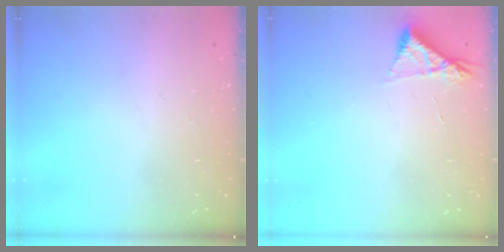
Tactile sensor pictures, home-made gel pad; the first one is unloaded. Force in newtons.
{"total": 5.0, "press": 5.0, "slide": 0.8}